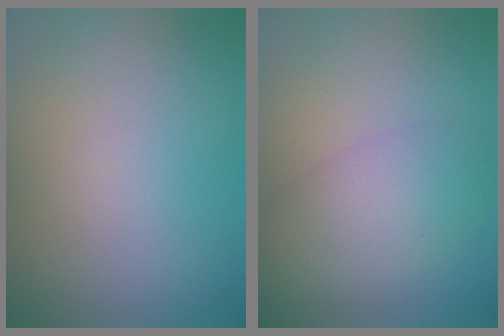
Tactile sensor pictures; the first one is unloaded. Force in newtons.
{"total": 4.5, "press": 4.5, "slide": 0.1}